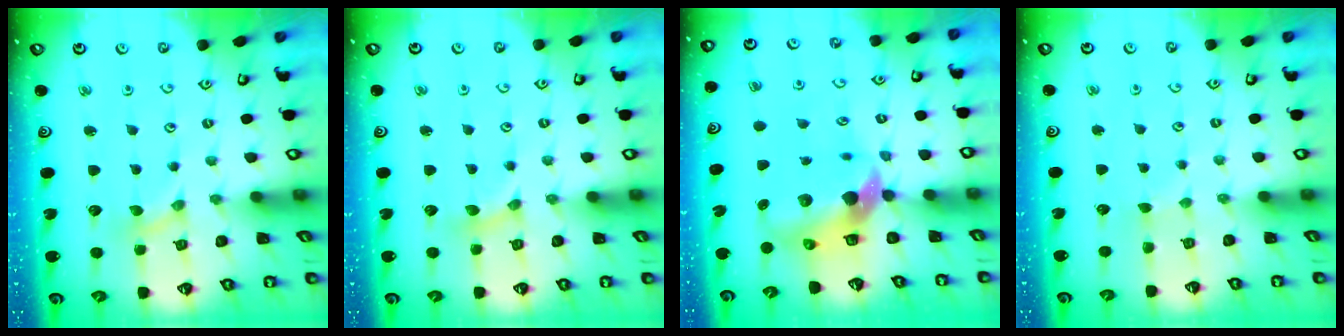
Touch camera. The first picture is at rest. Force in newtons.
{"total": 2.9, "press": 2.8, "slide": 0.4}
{"total": 9.5, "press": 9.4, "slide": 1.5}
{"total": 1.1, "press": 1.1, "slide": 0.2}